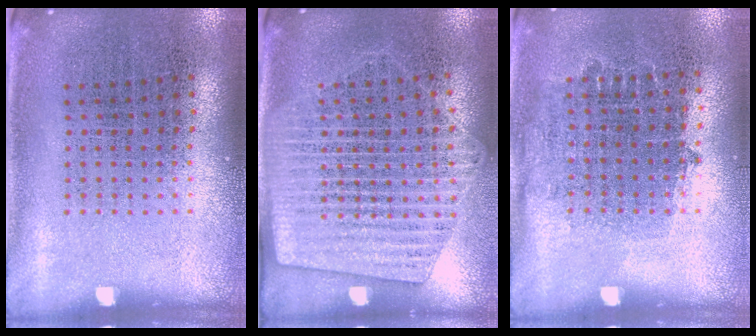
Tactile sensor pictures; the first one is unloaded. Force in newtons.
{"total": 1.7, "press": 1.5, "slide": 0.8}
{"total": 0.7, "press": 0.7, "slide": 0.3}